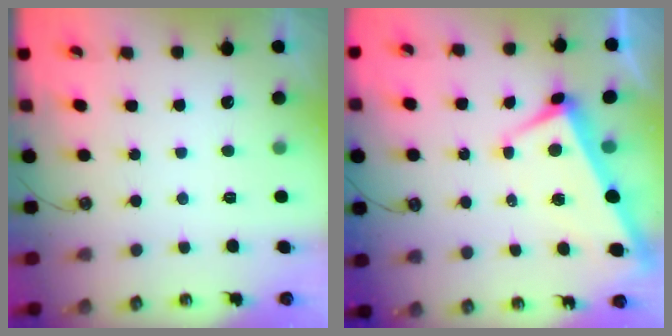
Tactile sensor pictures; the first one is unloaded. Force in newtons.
{"total": 1.7, "press": 1.4, "slide": 1.0}